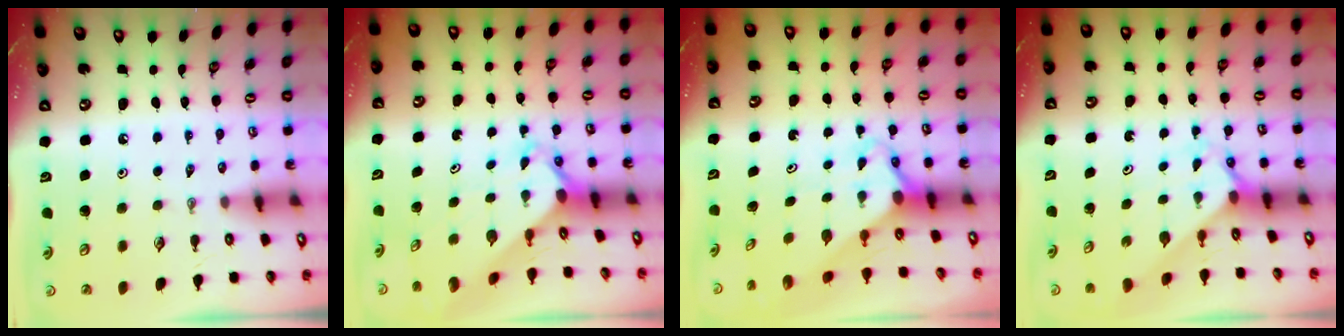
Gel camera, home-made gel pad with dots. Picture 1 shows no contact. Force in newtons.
{"total": 2.2, "press": 2.2, "slide": 0.1}
{"total": 3.0, "press": 3.0, "slide": 0.2}
{"total": 1.9, "press": 1.9, "slide": 0.1}